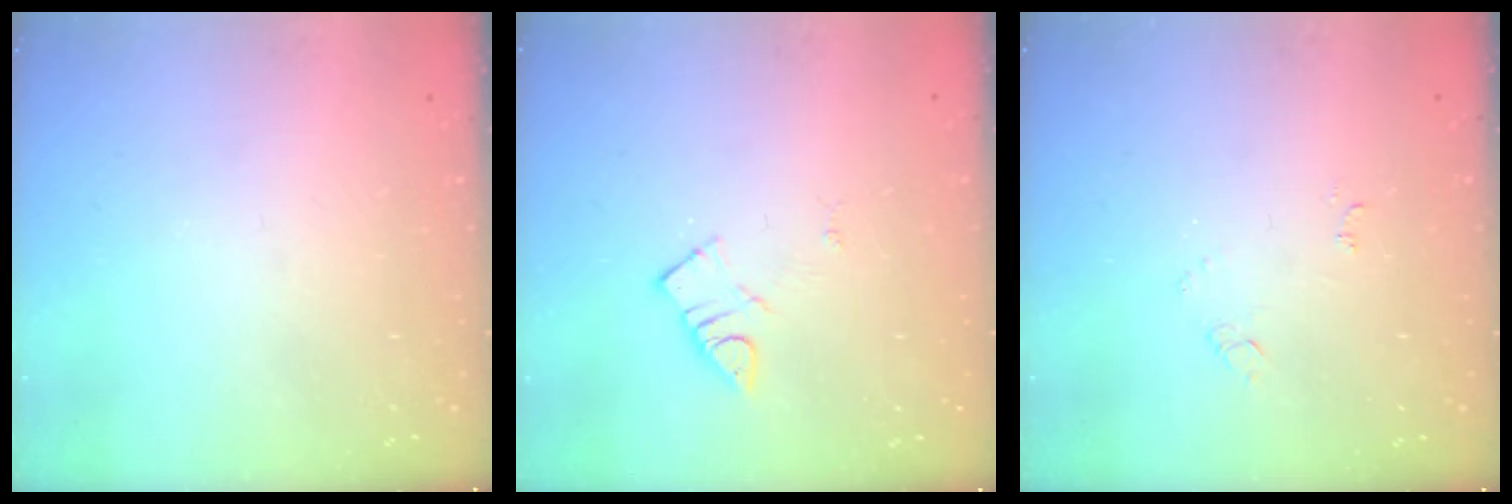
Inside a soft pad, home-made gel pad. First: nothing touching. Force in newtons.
{"total": 3.7, "press": 3.7, "slide": 0.5}
{"total": 5.8, "press": 5.8, "slide": 0.6}